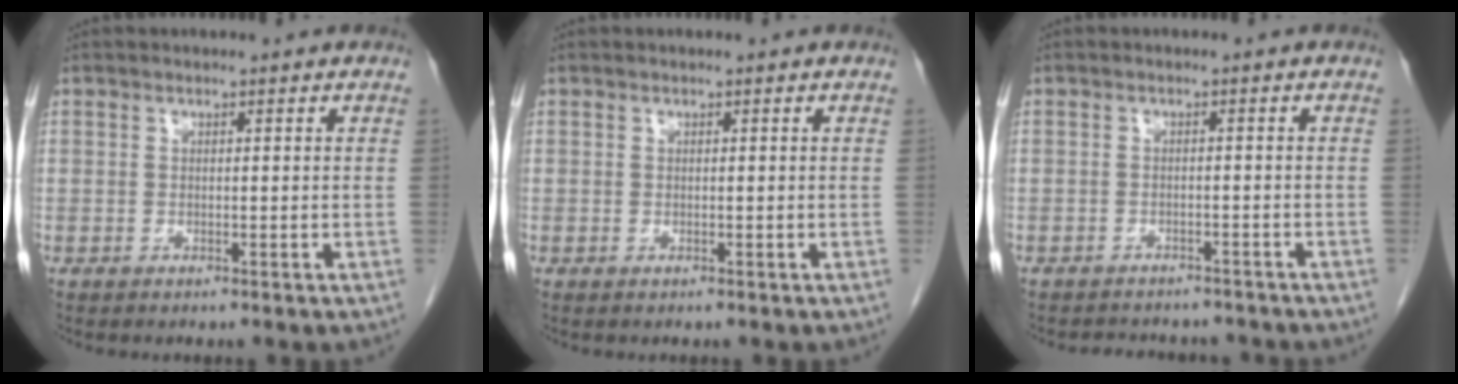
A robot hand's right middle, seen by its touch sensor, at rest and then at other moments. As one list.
[{"total": 0.0}, {"total": 7.0, "force": [-6.5, 2.3, 1.2], "torque": [-0.015, 0.007, -0.076]}]